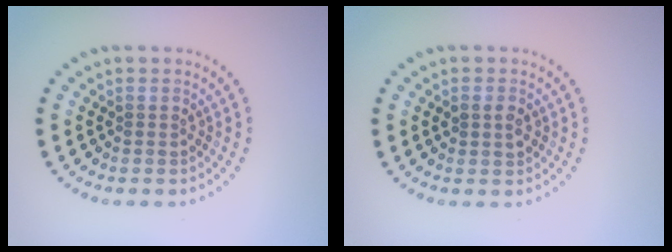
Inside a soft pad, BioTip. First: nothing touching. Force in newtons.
{"total": 1.4, "press": 1.4, "slide": 0.3}